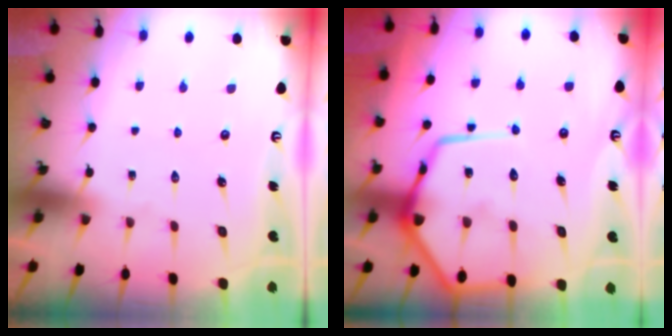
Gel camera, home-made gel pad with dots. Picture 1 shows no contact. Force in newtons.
{"total": 15.2, "press": 15.1, "slide": 1.6}